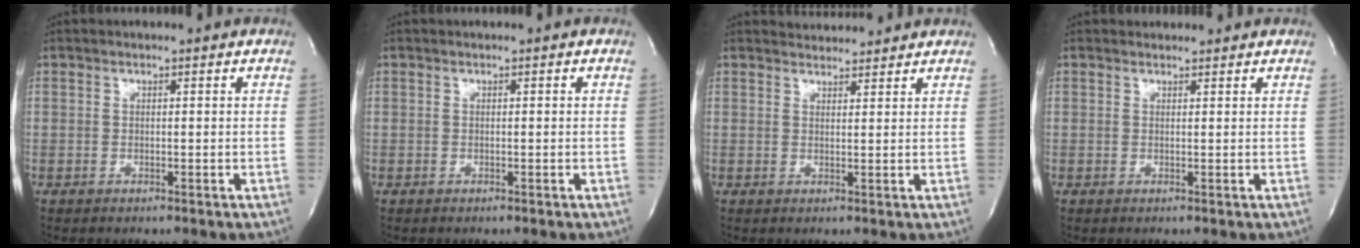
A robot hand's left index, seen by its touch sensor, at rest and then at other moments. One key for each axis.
{"total": 0.0}
{"total": 4.1, "fx": 4.0, "fy": 0.7, "fz": 0.1, "tx": -0.009, "ty": 0.013, "tz": 0.055}
{"total": 2.0, "fx": 1.9, "fy": 0.6, "fz": -0.1, "tx": -0.009, "ty": 0.007, "tz": 0.022}